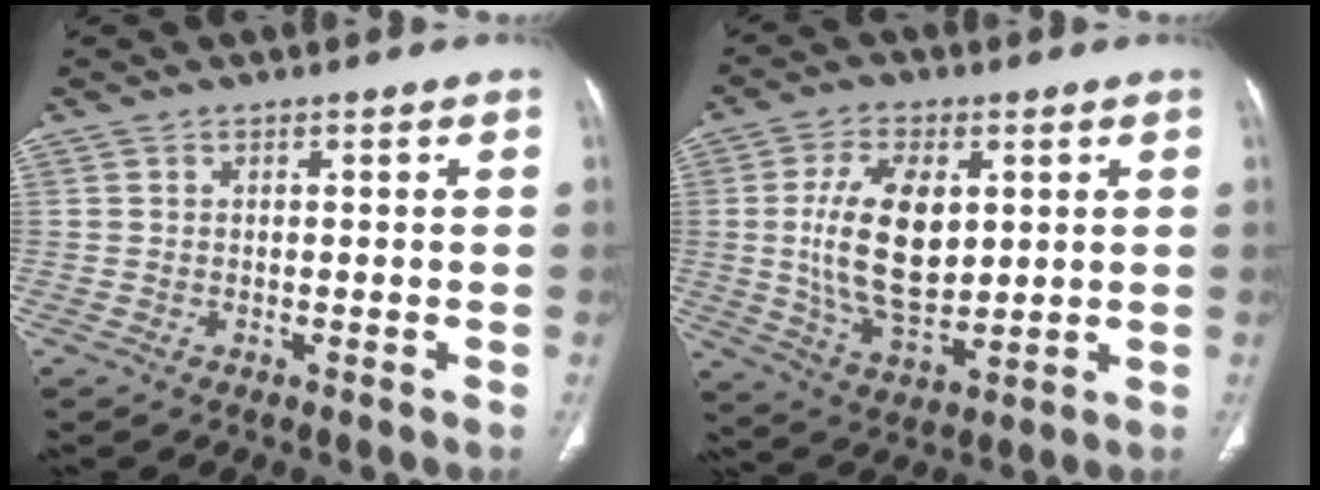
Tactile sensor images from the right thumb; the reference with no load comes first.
{"total": 14.7, "force": [2.2, 8.1, 12.1], "torque": [-0.210, -0.016, 0.049]}